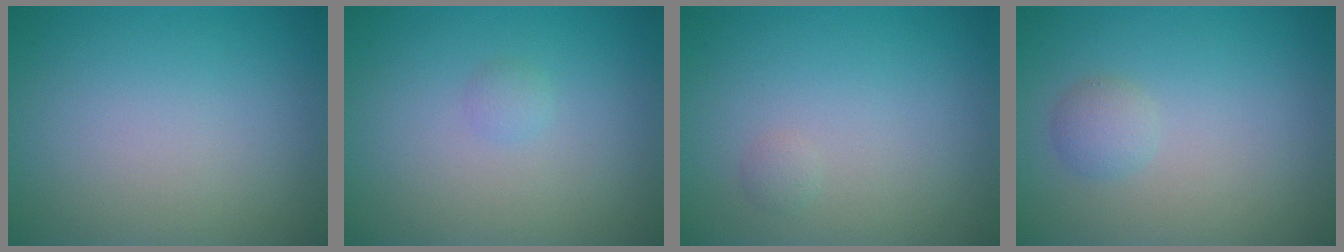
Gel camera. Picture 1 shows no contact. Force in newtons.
{"total": 0.7, "press": 0.7, "slide": 0.1}
{"total": 0.6, "press": 0.6, "slide": 0.1}
{"total": 1.3, "press": 1.3, "slide": 0.2}